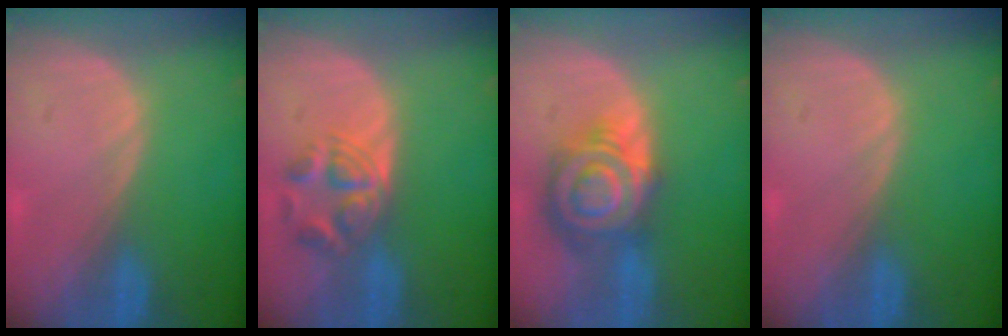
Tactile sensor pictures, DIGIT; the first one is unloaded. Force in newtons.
{"total": 5.7, "press": 5.1, "slide": 2.4}
{"total": 9.1, "press": 9.1, "slide": 0.6}
{"total": 0.0}